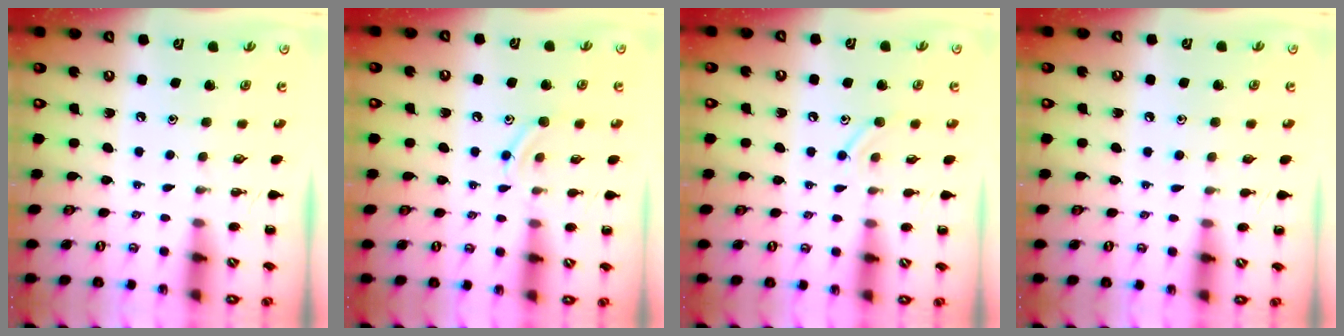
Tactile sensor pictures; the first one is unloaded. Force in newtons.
{"total": 9.7, "press": 9.5, "slide": 1.7}
{"total": 8.0, "press": 7.8, "slide": 1.4}
{"total": 3.8, "press": 3.5, "slide": 1.4}